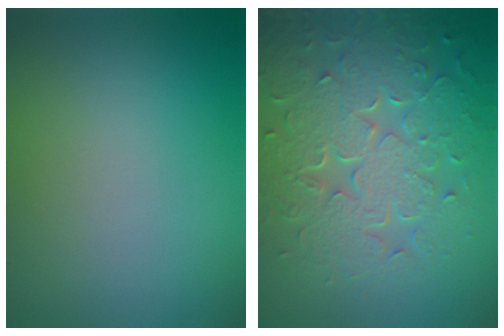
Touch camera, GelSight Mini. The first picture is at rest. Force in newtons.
{"total": 8.7, "press": 6.2, "slide": 6.1}